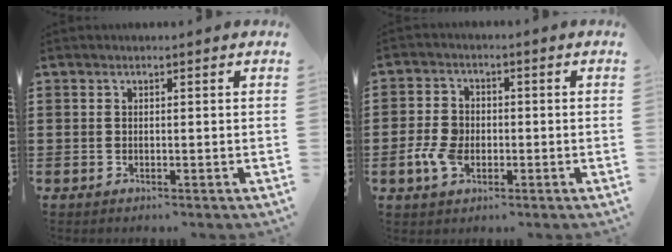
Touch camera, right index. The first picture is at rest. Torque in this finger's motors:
{"motor_torque": [0.83, 1.04, 0.16, 0.11]}